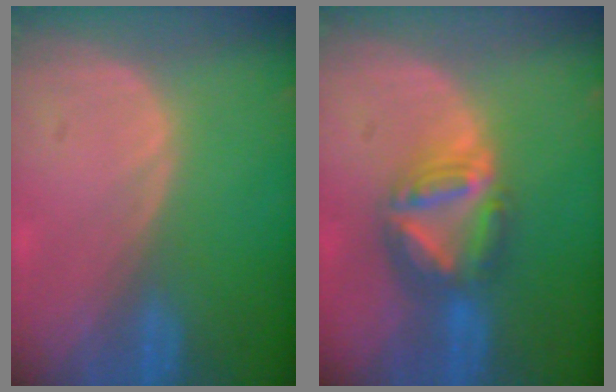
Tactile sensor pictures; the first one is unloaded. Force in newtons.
{"total": 7.9, "press": 6.7, "slide": 4.1}